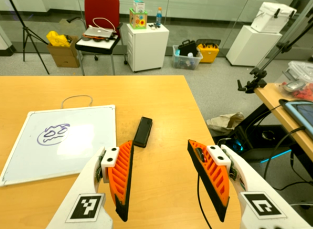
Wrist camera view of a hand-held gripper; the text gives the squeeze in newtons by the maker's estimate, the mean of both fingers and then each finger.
{"total": 0.0}